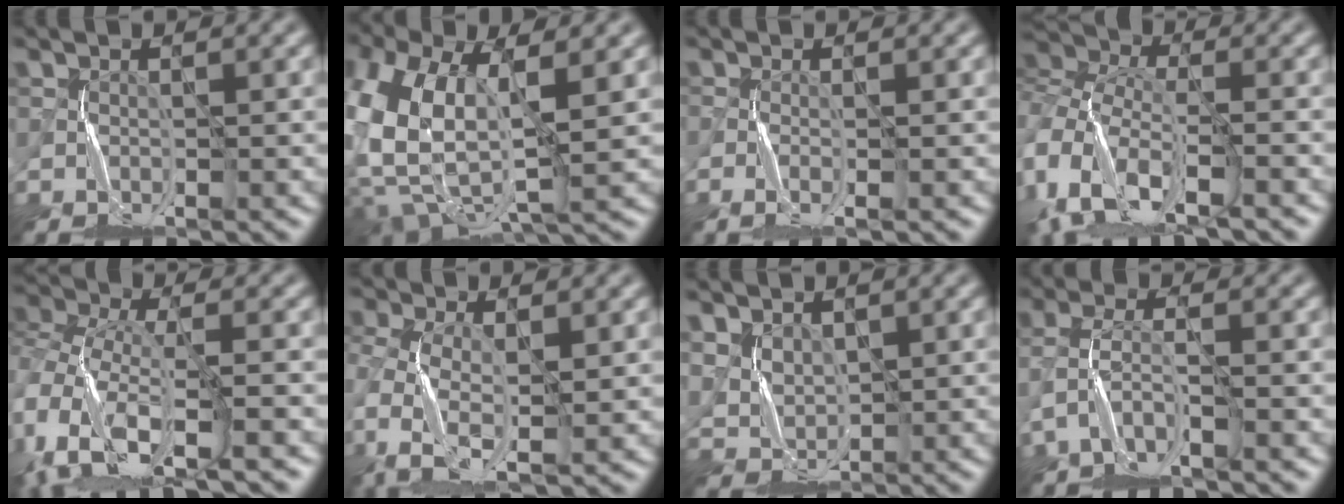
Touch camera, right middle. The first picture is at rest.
{"total": 11.0, "force": [-0.1, 6.4, 9.0], "torque": [-0.222, -0.018, -0.001]}
{"total": 1.5, "force": [-1.3, 0.0, 0.6], "torque": [-0.017, -0.001, -0.028]}
{"total": 12.0, "force": [-5.3, 7.0, 8.1], "torque": [-0.187, -0.015, -0.078]}
{"total": 10.6, "force": [-5.0, 5.2, 7.7], "torque": [-0.185, -0.020, -0.079]}
{"total": 6.5, "force": [-2.2, 3.6, 4.9], "torque": [-0.124, -0.013, -0.052]}
{"total": 2.5, "force": [1.6, 1.7, 0.8], "torque": [-0.026, -0.005, 0.040]}
{"total": 2.4, "force": [-2.1, 0.4, 1.1], "torque": [-0.033, 0.008, -0.050]}